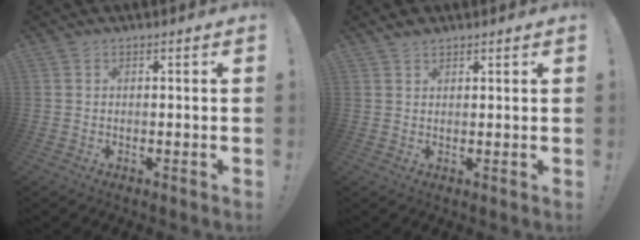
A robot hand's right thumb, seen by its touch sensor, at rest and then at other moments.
{"total": 1.9, "force": [1.5, 0.8, 0.7], "torque": [-0.006, -0.009, 0.027]}